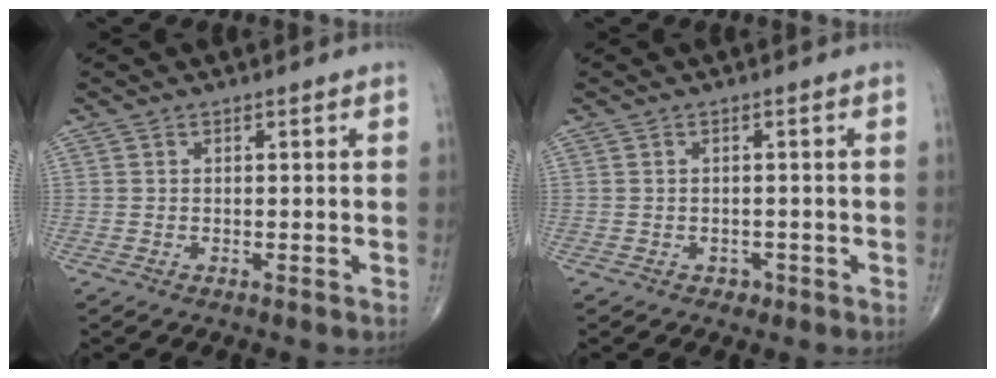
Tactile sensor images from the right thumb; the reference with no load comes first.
{"total": 1.2, "force": [-0.7, 1.0, 0.2], "torque": [0.003, 0.003, -0.011]}